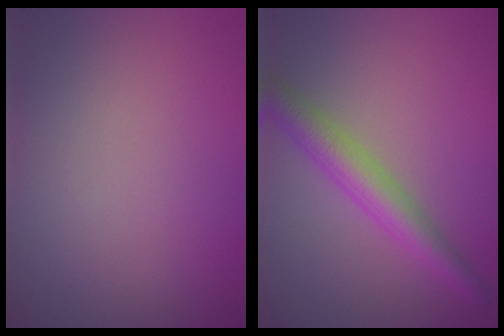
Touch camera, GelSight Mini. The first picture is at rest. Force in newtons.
{"total": 3.9, "press": 3.9, "slide": 0.1}